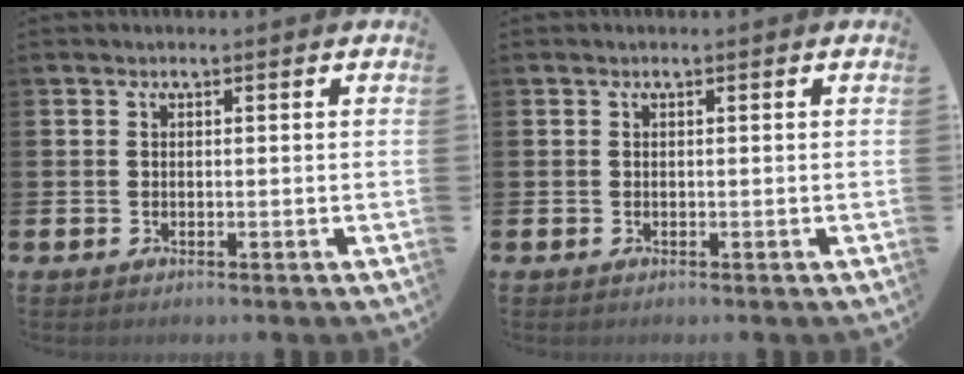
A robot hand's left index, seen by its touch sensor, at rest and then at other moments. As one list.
[{"total": 0.0}]